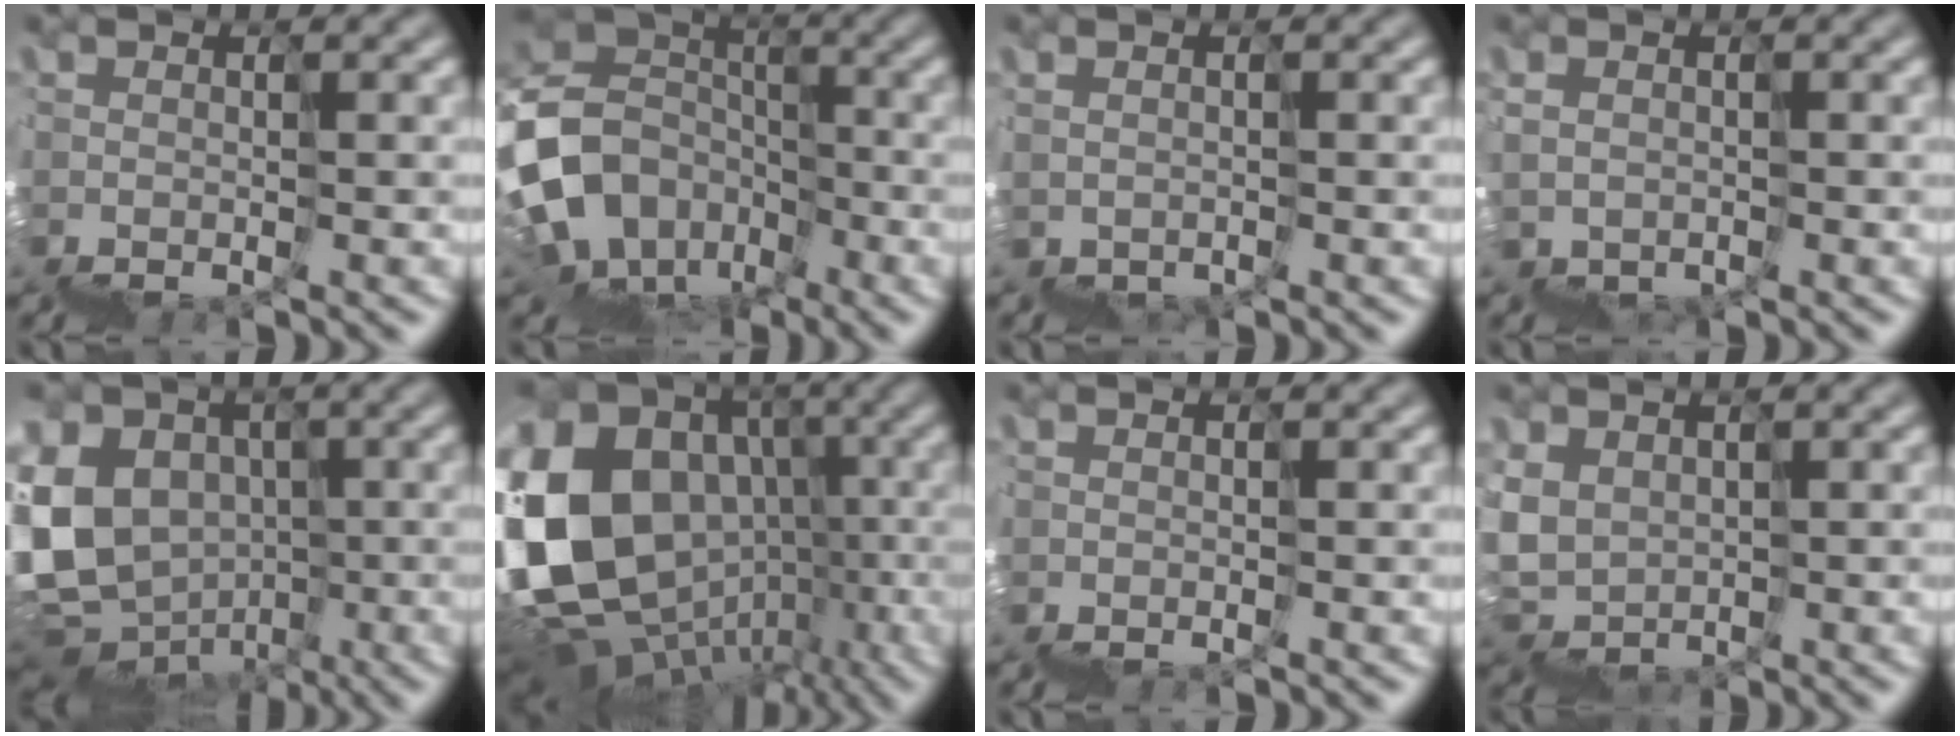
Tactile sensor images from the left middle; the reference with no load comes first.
{"total": 9.8, "force": [-1.9, 7.8, 5.7], "torque": [-0.130, 0.008, -0.034]}
{"total": 1.0, "force": [-0.3, 0.6, 0.7], "torque": [-0.014, -0.002, -0.001]}
{"total": 0.7, "force": [0.2, 0.7, 0.1], "torque": [0.004, 0.003, 0.004]}
{"total": 11.4, "force": [2.9, 9.8, 5.1], "torque": [-0.106, 0.015, 0.052]}
{"total": 16.3, "force": [1.6, 13.5, 8.9], "torque": [-0.213, 0.006, 0.064]}
{"total": 0.0}
{"total": 4.5, "force": [3.1, 3.0, 1.3], "torque": [-0.029, 0.019, 0.070]}